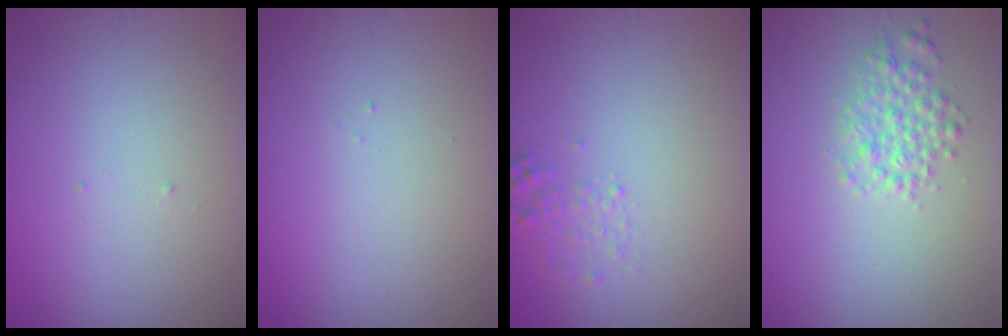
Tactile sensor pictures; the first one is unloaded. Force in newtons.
{"total": 0.0}
{"total": 1.3, "press": 1.3, "slide": 0.1}
{"total": 2.4, "press": 2.4, "slide": 0.1}